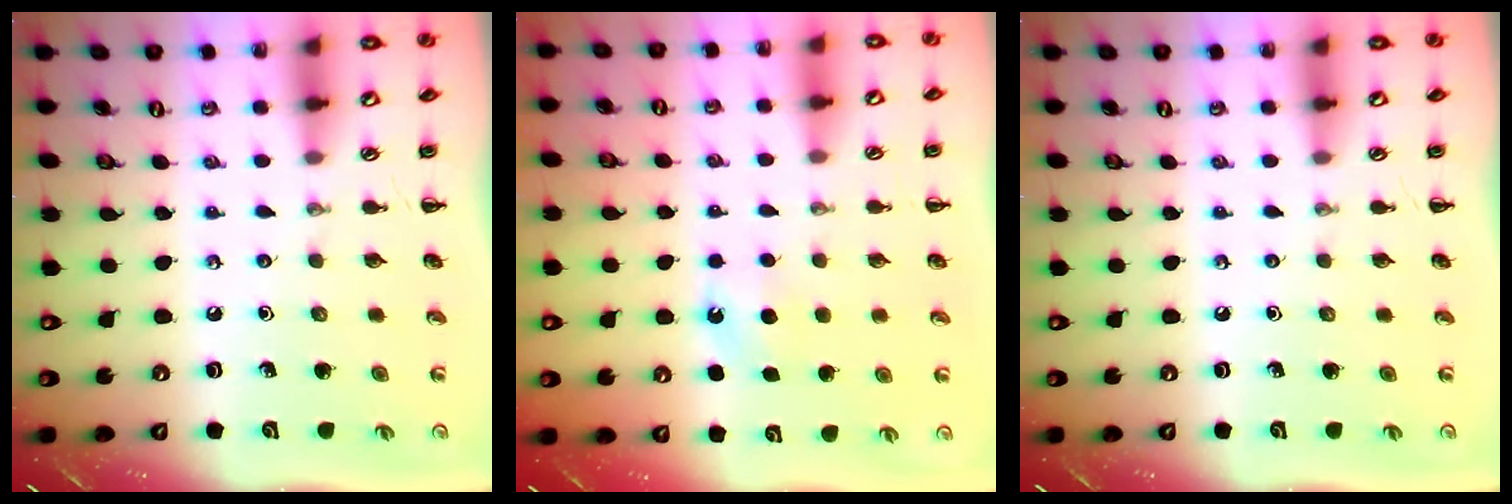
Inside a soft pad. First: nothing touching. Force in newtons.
{"total": 4.7, "press": 4.5, "slide": 1.3}
{"total": 0.0}